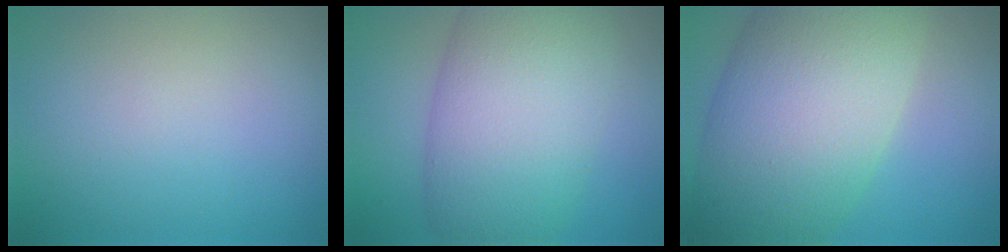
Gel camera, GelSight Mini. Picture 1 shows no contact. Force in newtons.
{"total": 11.5, "press": 11.5, "slide": 0.6}
{"total": 14.4, "press": 14.4, "slide": 0.6}